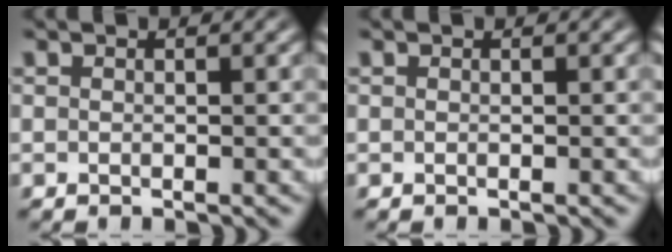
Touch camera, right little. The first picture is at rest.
{"total": 0.0}